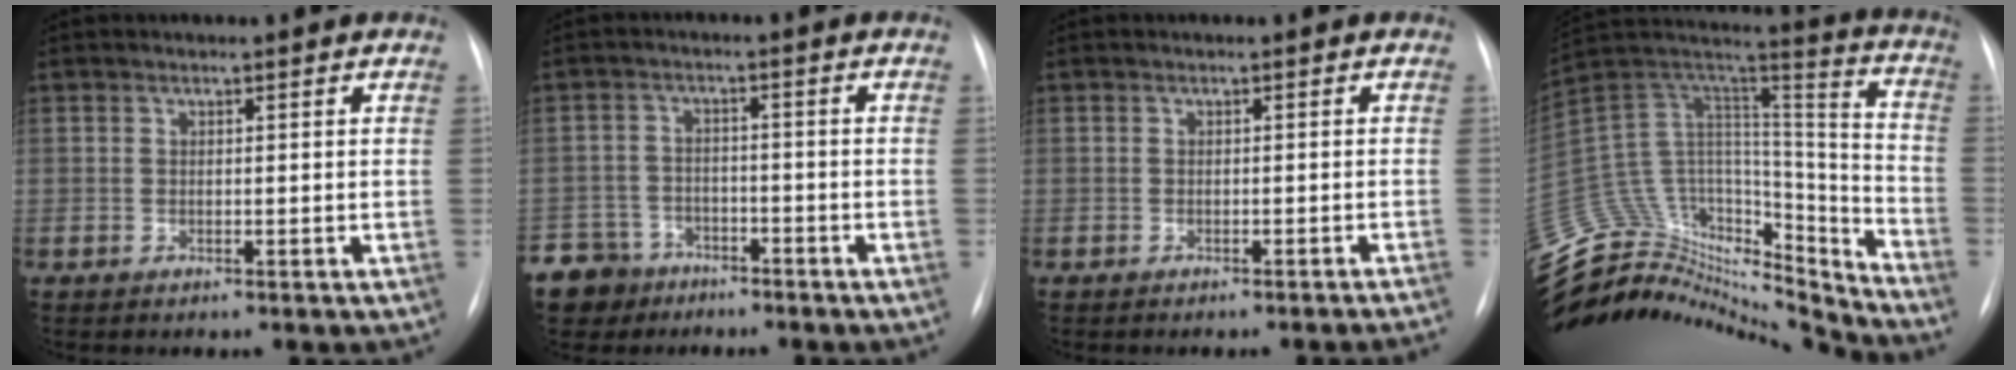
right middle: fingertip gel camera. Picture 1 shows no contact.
{"total": 7.7, "force": [-5.7, 5.2, 0.3], "torque": [-0.016, -0.001, -0.099]}
{"total": 3.8, "force": [-3.4, -0.9, 1.3], "torque": [-0.008, 0.002, -0.041]}
{"total": 34.9, "force": [-31.9, 9.3, 10.5], "torque": [-0.227, 0.022, -0.486]}